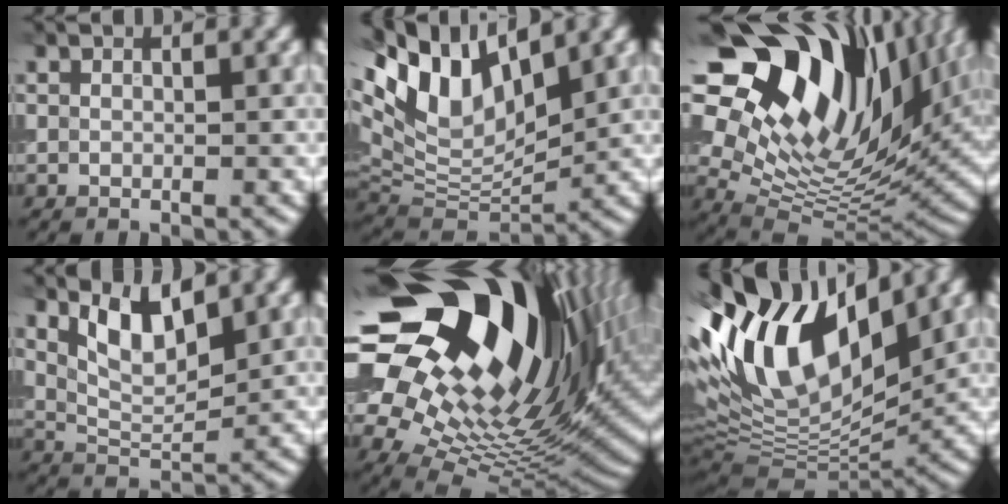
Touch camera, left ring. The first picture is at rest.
{"total": 10.6, "force": [5.5, 5.4, 7.3], "torque": [-0.156, 0.012, 0.102]}
{"total": 18.6, "force": [9.6, 9.8, 12.6], "torque": [-0.202, 0.023, 0.166]}
{"total": 4.8, "force": [2.5, 1.9, 3.7], "torque": [-0.076, -0.003, 0.048]}
{"total": 21.2, "force": [8.0, 11.4, 15.9], "torque": [-0.273, -0.011, 0.156]}
{"total": 14.3, "force": [5.4, 7.1, 11.2], "torque": [-0.205, 0.023, 0.093]}